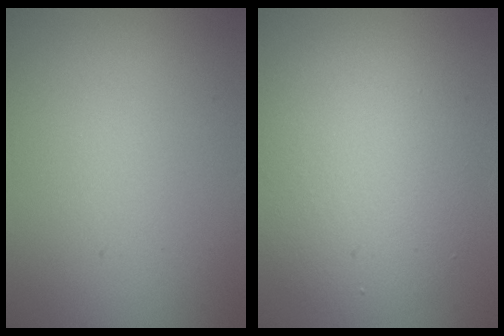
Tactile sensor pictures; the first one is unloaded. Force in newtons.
{"total": 6.0, "press": 5.9, "slide": 0.6}